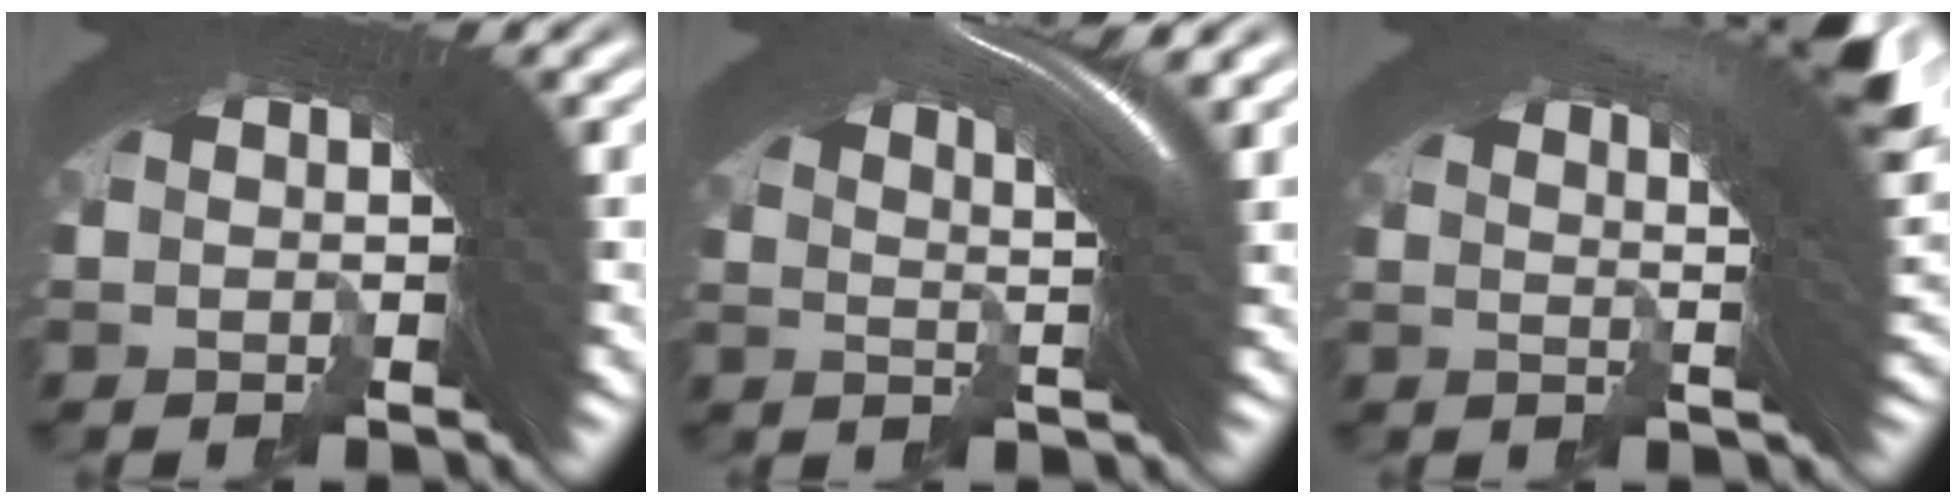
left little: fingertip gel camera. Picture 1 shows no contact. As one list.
[{"total": 8.0, "force": [3.2, 2.7, 6.8], "torque": [-0.114, 0.012, 0.038]}, {"total": 9.1, "force": [4.3, 3.0, 7.4], "torque": [-0.107, 0.015, 0.054]}]